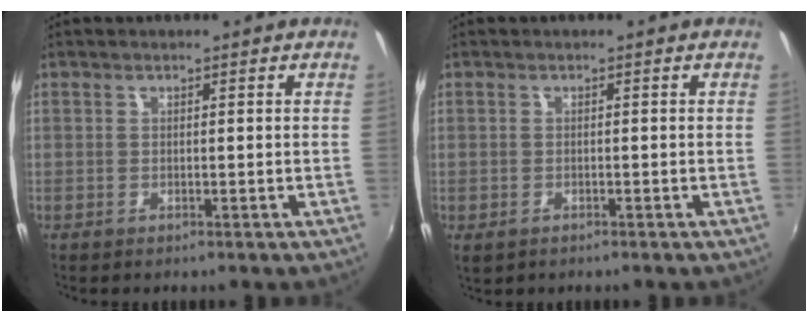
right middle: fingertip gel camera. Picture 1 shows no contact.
{"total": 1.2, "force": [-0.6, 0.8, 0.6], "torque": [-0.015, -0.005, -0.010]}